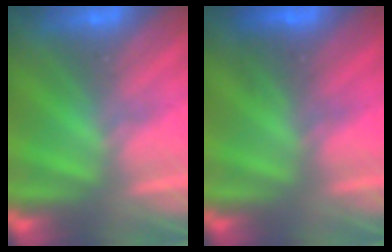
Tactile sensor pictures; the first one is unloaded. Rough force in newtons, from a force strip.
{"total": 2.5}